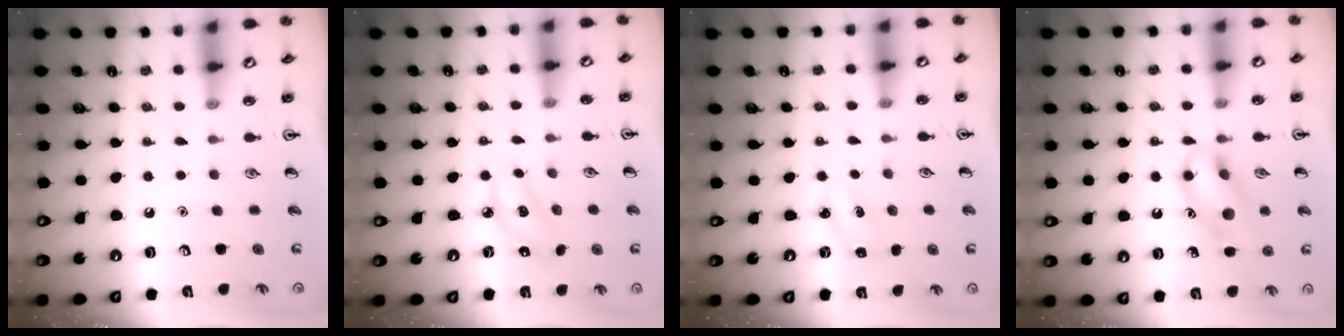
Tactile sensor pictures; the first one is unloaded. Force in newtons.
{"total": 4.3, "press": 4.3, "slide": 0.6}
{"total": 2.5, "press": 2.3, "slide": 0.8}
{"total": 12.5, "press": 12.4, "slide": 1.0}